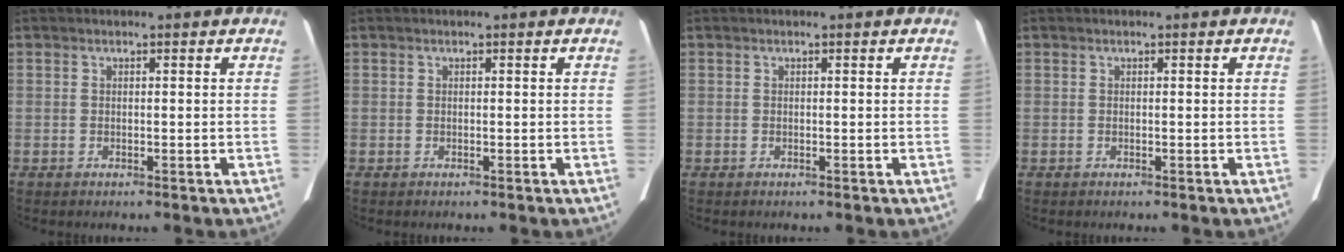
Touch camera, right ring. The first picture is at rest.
{"total": 0.0}
{"total": 0.0}
{"total": 0.0}